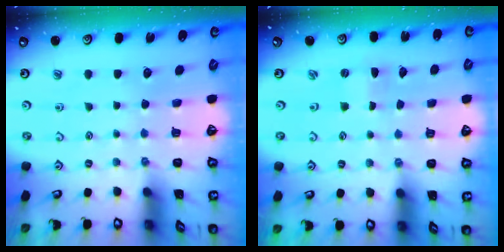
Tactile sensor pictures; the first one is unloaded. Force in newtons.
{"total": 0.0}